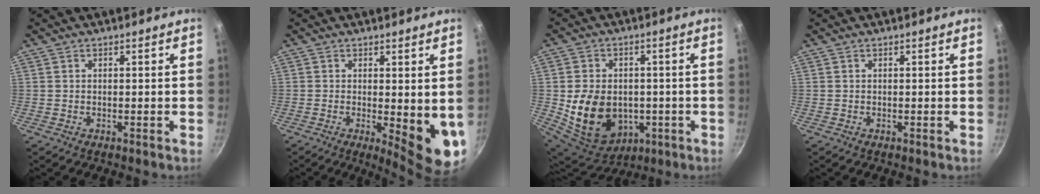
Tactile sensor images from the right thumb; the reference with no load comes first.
{"total": 9.1, "force": [-0.5, 2.9, 8.6], "torque": [-0.096, -0.018, 0.001]}
{"total": 16.2, "force": [-2.1, 12.5, 10.1], "torque": [-0.164, -0.001, -0.012]}
{"total": 0.0}